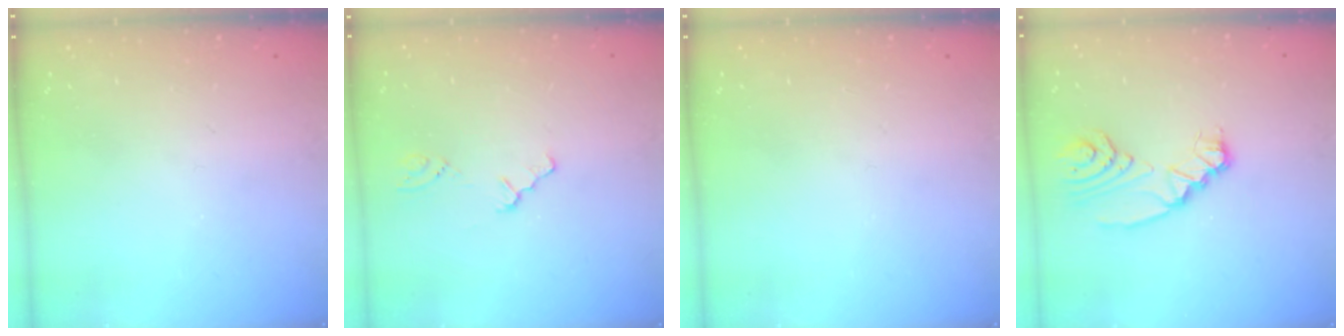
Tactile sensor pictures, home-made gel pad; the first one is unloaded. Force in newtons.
{"total": 0.0}
{"total": 0.0}
{"total": 7.2, "press": 7.2, "slide": 0.5}